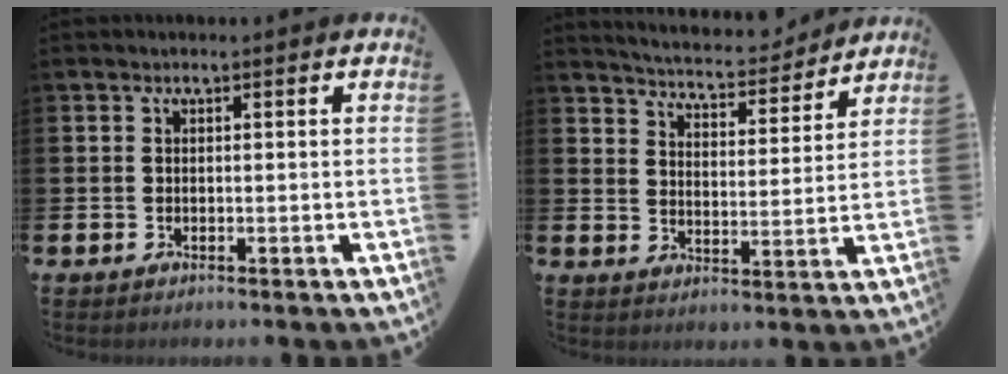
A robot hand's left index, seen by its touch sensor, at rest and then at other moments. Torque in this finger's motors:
{"motor_torque": [0.90, -1.24, 0.31, 0.10]}